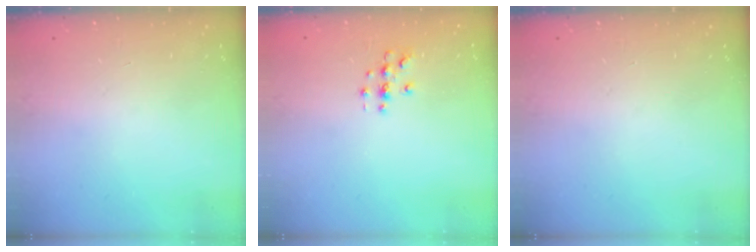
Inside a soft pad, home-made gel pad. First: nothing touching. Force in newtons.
{"total": 3.0, "press": 3.0, "slide": 0.3}
{"total": 0.0}